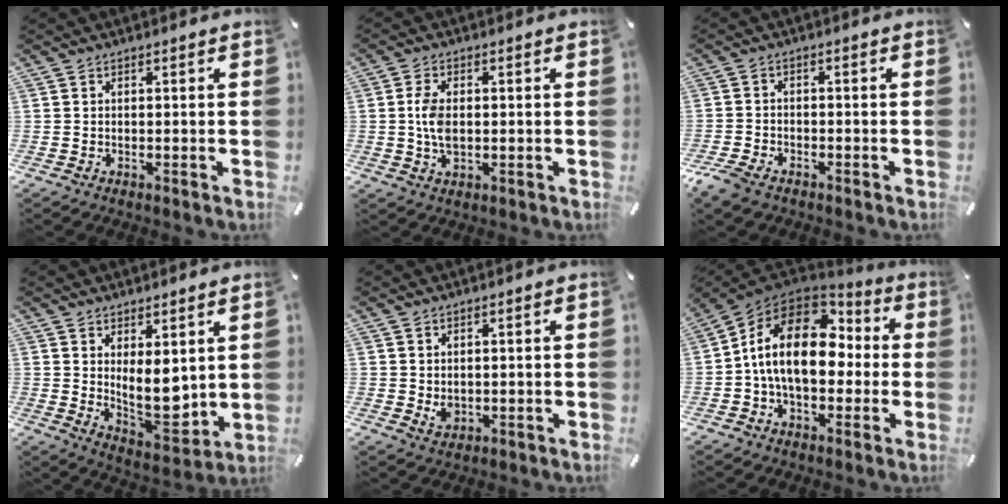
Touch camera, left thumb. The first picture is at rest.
{"total": 5.4, "force": [0.1, 3.2, 4.3], "torque": [-0.105, 0.000, -0.004]}
{"total": 4.5, "force": [-3.3, 2.4, 1.9], "torque": [-0.054, 0.010, -0.067]}
{"total": 9.8, "force": [3.0, 5.4, 7.7], "torque": [-0.113, -0.042, 0.058]}
{"total": 2.6, "force": [0.4, 2.2, 1.2], "torque": [-0.006, -0.003, 0.005]}
{"total": 17.3, "force": [0.8, 11.3, 13.1], "torque": [-0.251, 0.014, 0.013]}